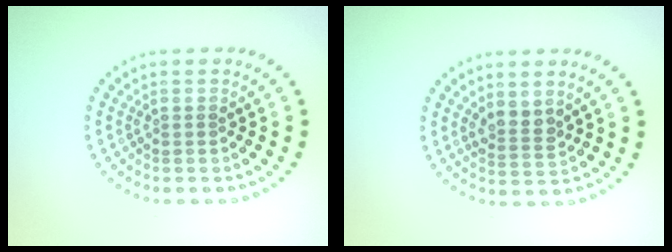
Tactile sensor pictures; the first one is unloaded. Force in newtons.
{"total": 2.0, "press": 1.7, "slide": 1.1}